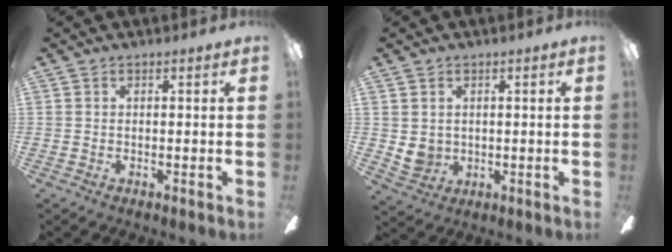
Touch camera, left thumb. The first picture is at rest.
{"total": 4.4, "force": [1.2, 4.1, 1.3], "torque": [-0.023, -0.002, 0.023]}